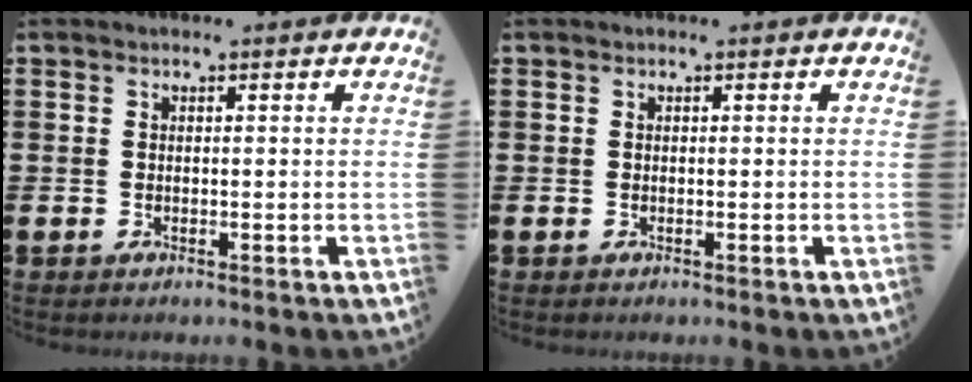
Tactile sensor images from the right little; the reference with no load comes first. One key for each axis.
{"total": 0.0}